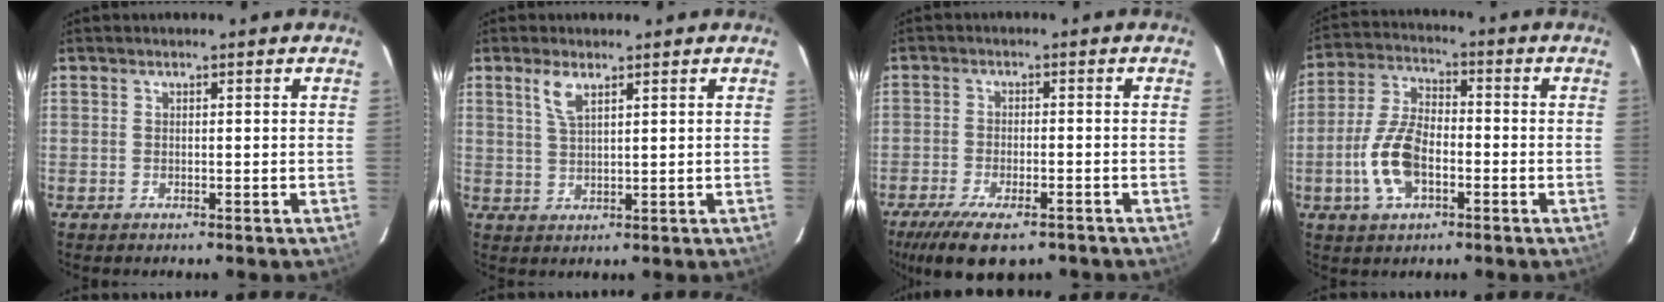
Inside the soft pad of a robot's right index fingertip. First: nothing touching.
{"total": 3.7, "force": [2.2, 1.1, 2.8], "torque": [-0.057, 0.002, 0.045]}
{"total": 12.7, "force": [-9.0, 4.4, 7.8], "torque": [-0.173, -0.036, -0.147]}
{"total": 10.7, "force": [-3.4, 5.6, 8.5], "torque": [-0.183, 0.008, -0.061]}